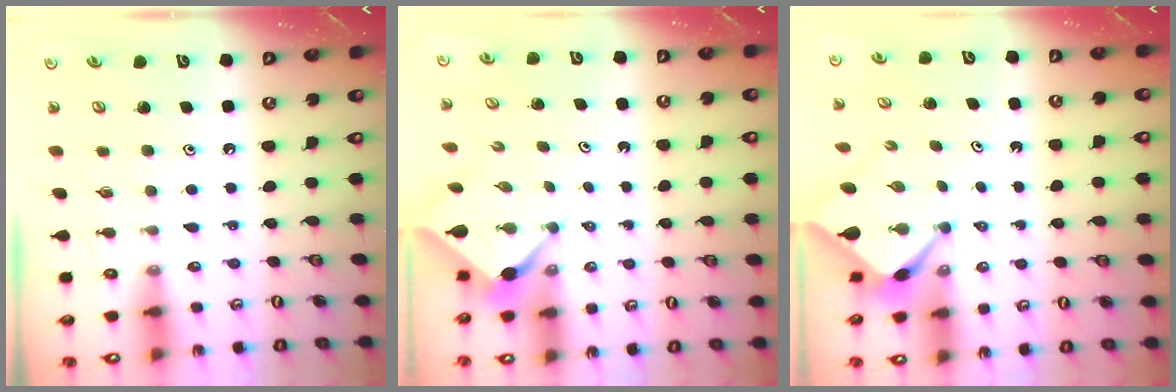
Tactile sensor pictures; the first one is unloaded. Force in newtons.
{"total": 2.4, "press": 2.3, "slide": 0.3}
{"total": 2.5, "press": 2.5, "slide": 0.3}